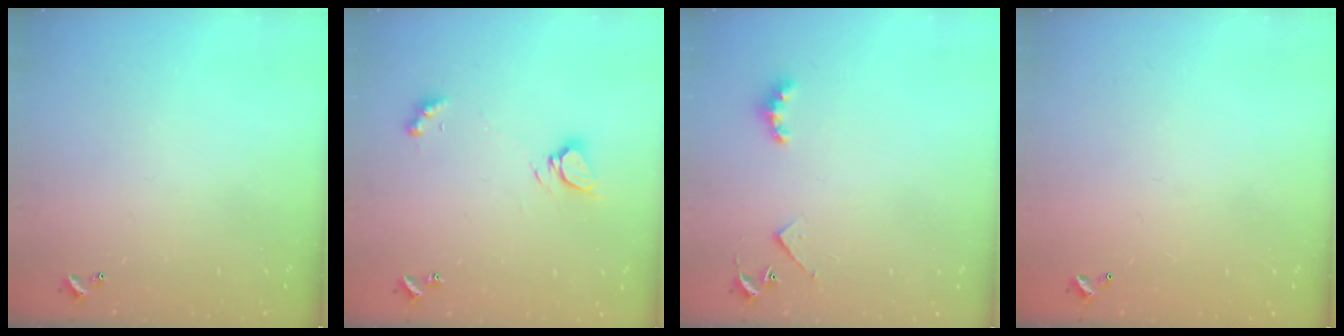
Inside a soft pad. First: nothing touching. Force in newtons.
{"total": 5.5, "press": 5.5, "slide": 0.7}
{"total": 4.5, "press": 4.4, "slide": 0.7}
{"total": 2.9, "press": 2.9, "slide": 0.1}